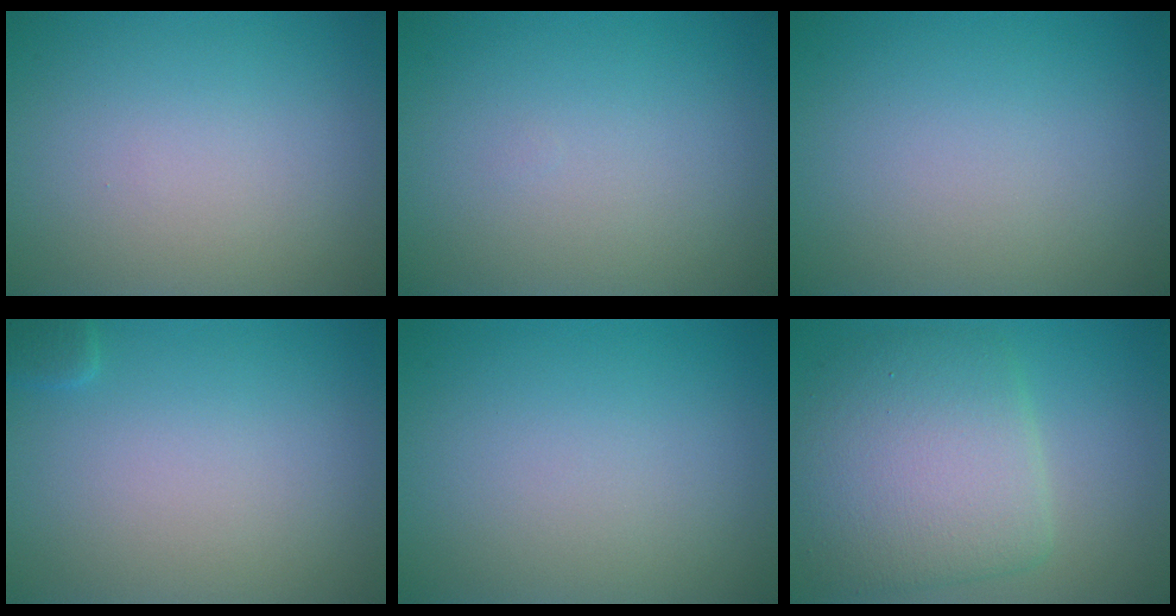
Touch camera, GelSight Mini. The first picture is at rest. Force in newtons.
{"total": 0.0}
{"total": 0.0}
{"total": 0.8, "press": 0.8, "slide": 0.1}
{"total": 0.0}
{"total": 7.5, "press": 7.5, "slide": 0.1}